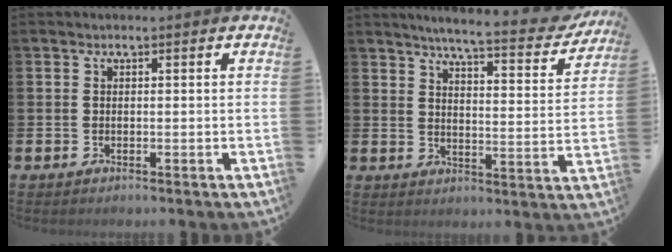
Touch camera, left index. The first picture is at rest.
{"total": 6.0, "force": [5.5, 0.3, 2.2], "torque": [-0.048, -0.044, 0.088]}